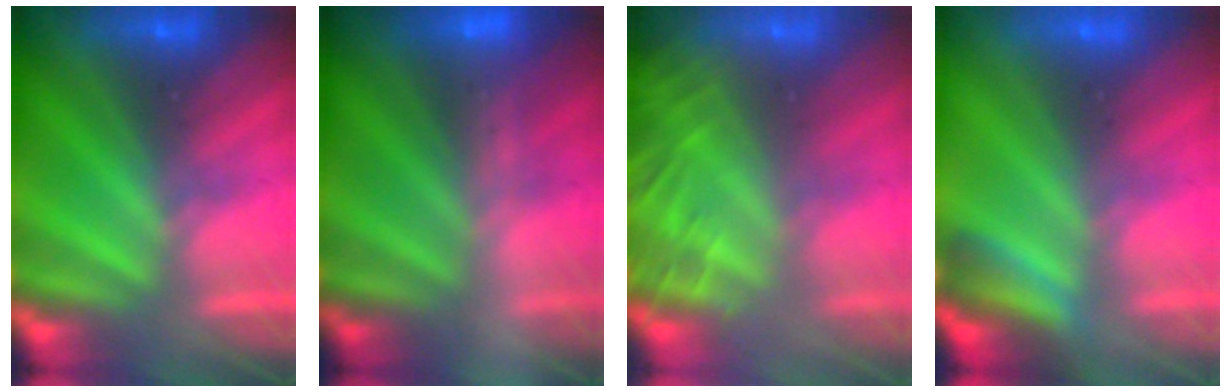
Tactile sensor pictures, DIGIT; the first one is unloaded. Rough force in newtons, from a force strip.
{"total": 2.3}
{"total": 6.9}
{"total": 2.7}